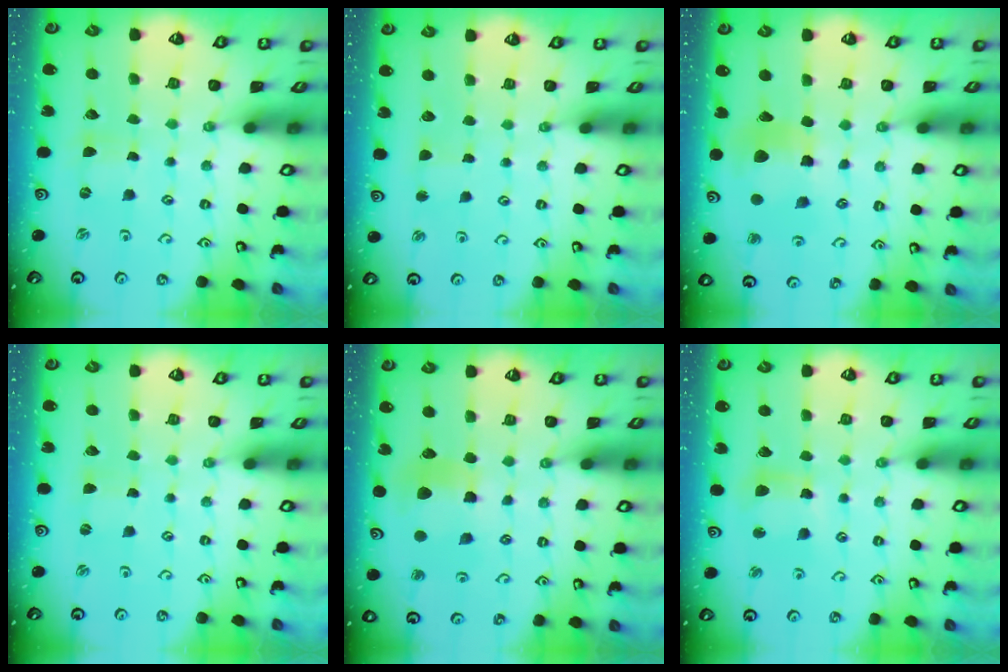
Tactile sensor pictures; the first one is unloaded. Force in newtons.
{"total": 1.9, "press": 1.9, "slide": 0.2}
{"total": 10.3, "press": 10.2, "slide": 1.2}
{"total": 0.9, "press": 0.9, "slide": 0.2}
{"total": 8.9, "press": 8.8, "slide": 1.5}
{"total": 8.8, "press": 8.8, "slide": 1.0}